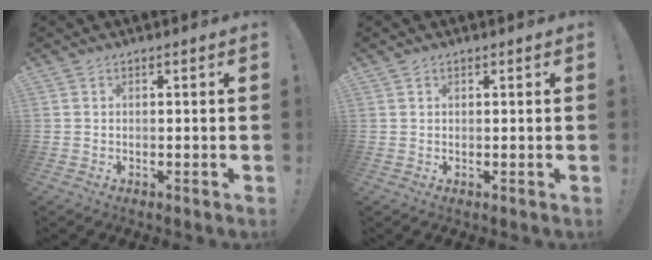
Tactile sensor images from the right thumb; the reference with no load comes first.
{"total": 0.6, "force": [0.5, 0.3, 0.1], "torque": [-0.001, -0.001, 0.009]}